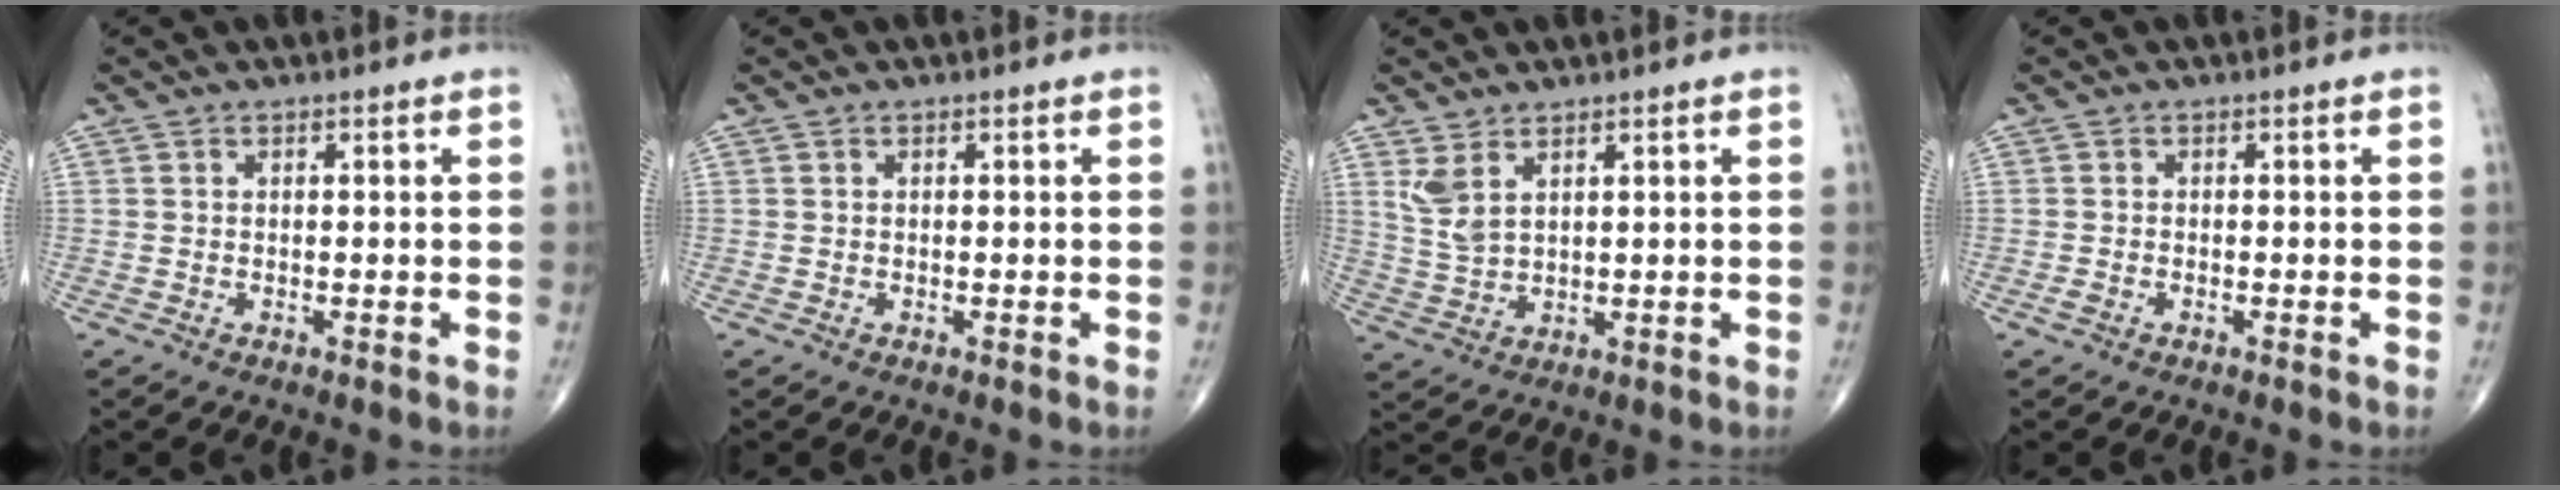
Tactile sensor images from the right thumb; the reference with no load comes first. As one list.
[{"total": 0.0}, {"total": 4.9, "force": [2.7, 2.0, 3.5], "torque": [-0.076, -0.012, 0.067]}, {"total": 0.9, "force": [-0.5, 0.5, 0.6], "torque": [-0.020, 0.002, -0.010]}]